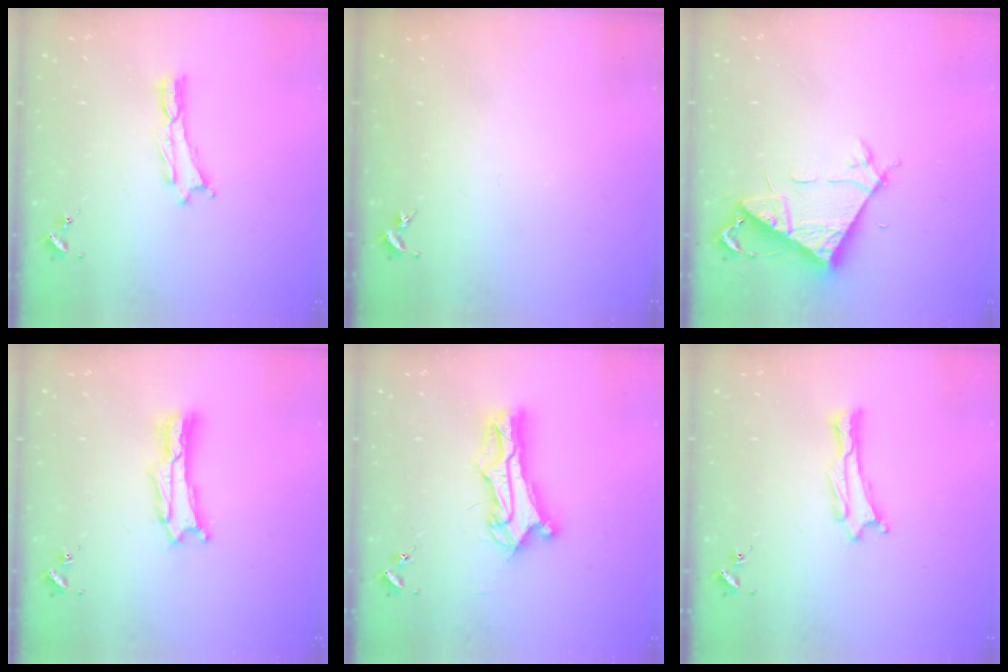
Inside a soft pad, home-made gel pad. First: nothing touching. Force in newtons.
{"total": 0.0}
{"total": 7.1, "press": 7.0, "slide": 0.5}
{"total": 1.4, "press": 1.3, "slide": 0.2}
{"total": 8.8, "press": 8.7, "slide": 0.7}
{"total": 0.6, "press": 0.5, "slide": 0.1}